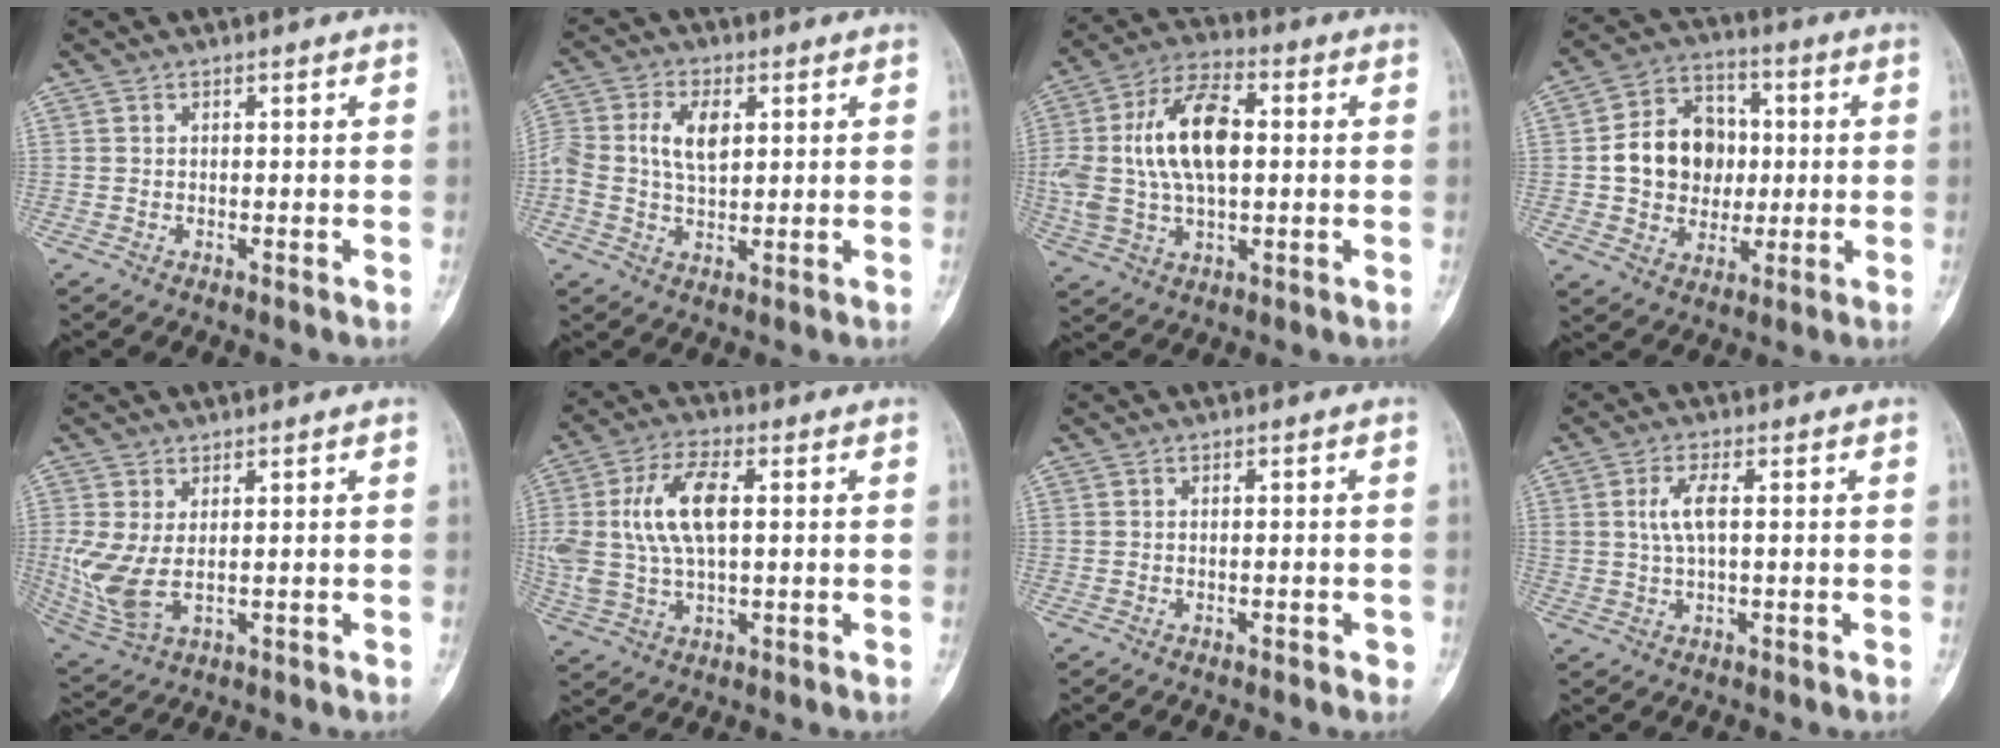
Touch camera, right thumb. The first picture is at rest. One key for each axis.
{"total": 8.8, "fx": 1.4, "fy": 5.3, "fz": 6.9, "tx": -0.143, "ty": 0.008, "tz": 0.027}
{"total": 16.7, "fx": 1.7, "fy": 8.8, "fz": 14.1, "tx": -0.280, "ty": 0.022, "tz": 0.032}
{"total": 14.1, "fx": 0.5, "fy": 11.6, "fz": 8.0, "tx": -0.094, "ty": 0.020, "tz": 0.010}
{"total": 8.1, "fx": 0.3, "fy": 4.3, "fz": 6.9, "tx": -0.166, "ty": -0.007, "tz": 0.021}
{"total": 13.0, "fx": 2.0, "fy": 6.3, "fz": 11.2, "tx": -0.237, "ty": 0.011, "tz": 0.042}
{"total": 1.7, "fx": -0.8, "fy": 0.8, "fz": 1.3, "tx": -0.019, "ty": 0.006, "tz": -0.007}
{"total": 4.6, "fx": 0.8, "fy": 1.6, "fz": 4.2, "tx": -0.096, "ty": 0.007, "tz": 0.019}